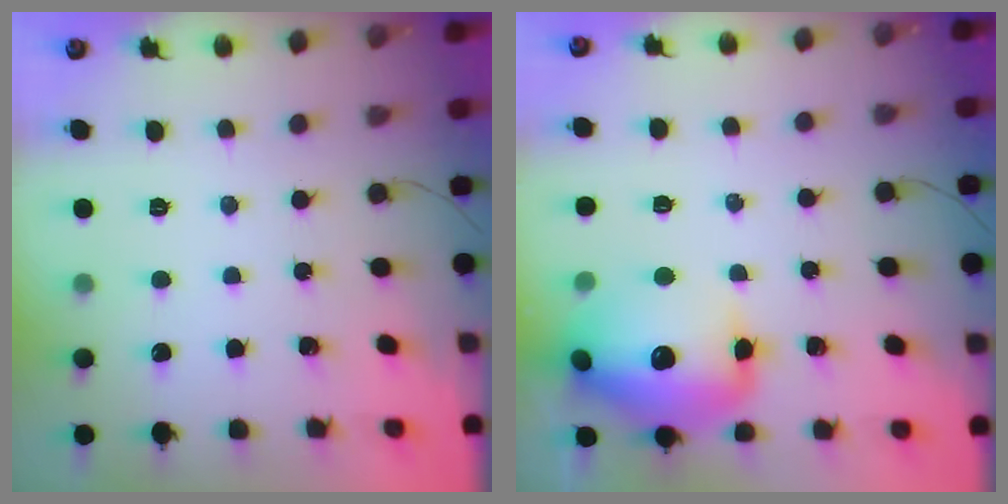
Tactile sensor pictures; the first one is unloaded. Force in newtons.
{"total": 17.8, "press": 17.5, "slide": 3.4}